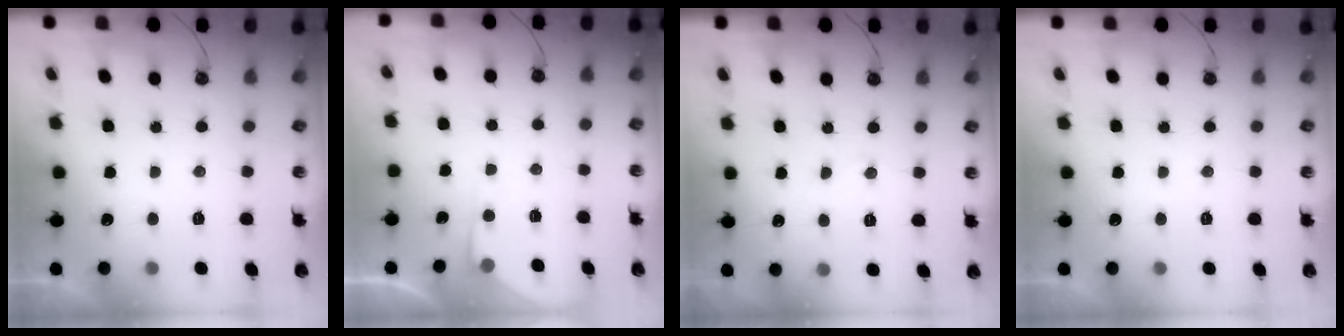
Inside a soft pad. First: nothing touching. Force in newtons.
{"total": 4.0, "press": 4.0, "slide": 0.4}
{"total": 5.8, "press": 5.8, "slide": 0.6}
{"total": 0.0}